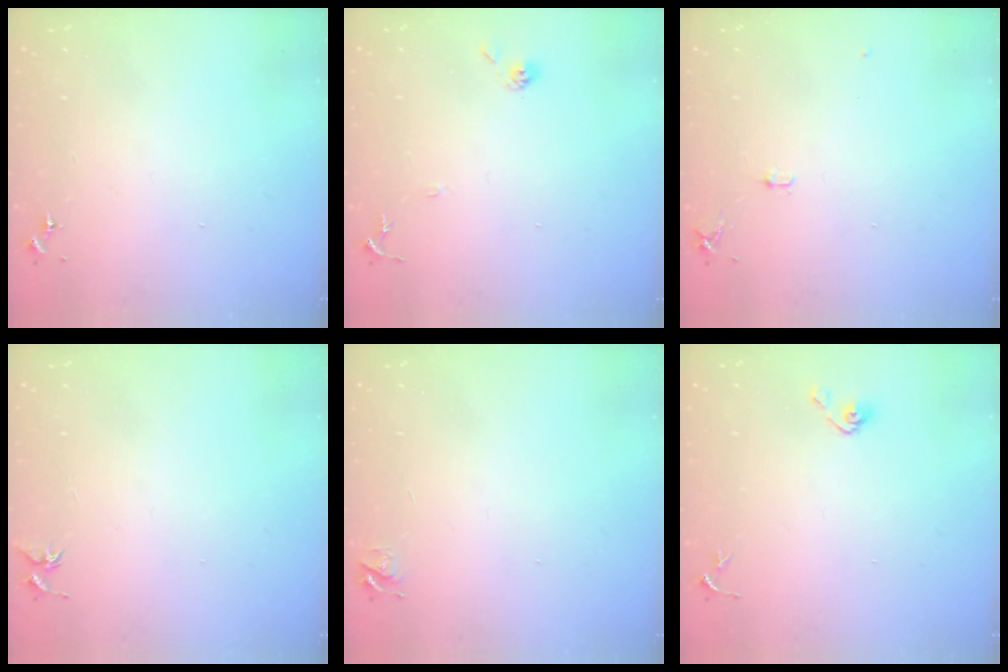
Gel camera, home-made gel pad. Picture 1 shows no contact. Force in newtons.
{"total": 6.4, "press": 6.4, "slide": 0.4}
{"total": 5.2, "press": 5.1, "slide": 0.6}
{"total": 3.7, "press": 3.7, "slide": 0.4}
{"total": 4.7, "press": 4.7, "slide": 0.6}
{"total": 4.9, "press": 4.6, "slide": 1.8}